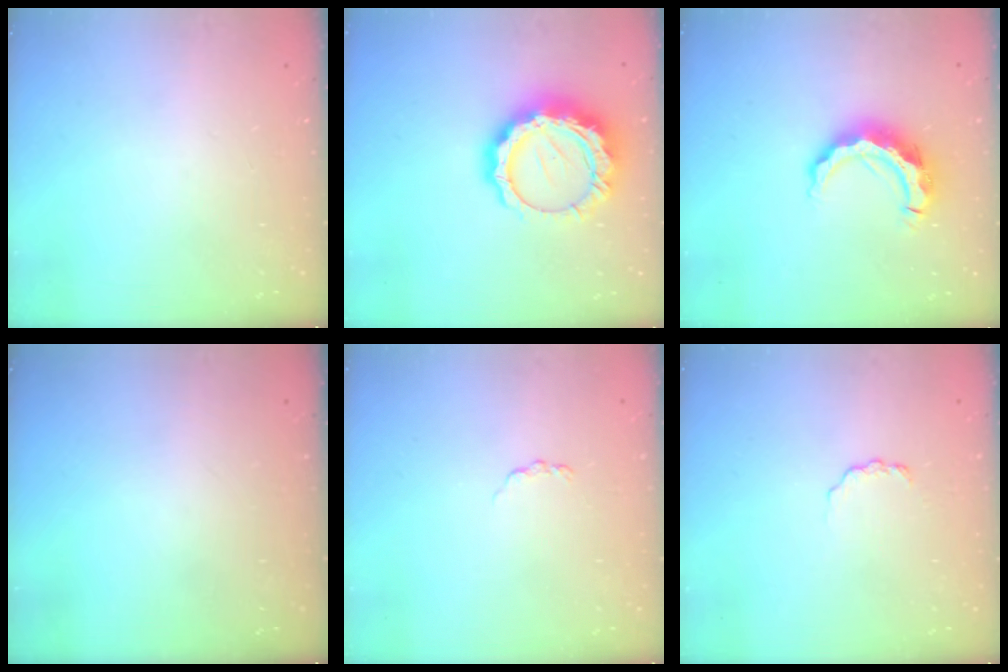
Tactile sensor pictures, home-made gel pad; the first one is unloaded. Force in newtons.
{"total": 16.0, "press": 16.0, "slide": 1.2}
{"total": 11.1, "press": 11.1, "slide": 0.7}
{"total": 0.0}
{"total": 2.8, "press": 2.7, "slide": 0.4}
{"total": 2.6, "press": 2.6, "slide": 0.3}